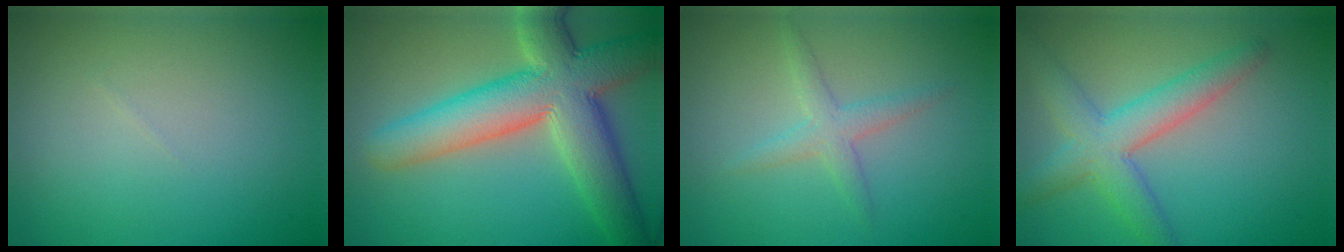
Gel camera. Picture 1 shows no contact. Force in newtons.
{"total": 10.2, "press": 10.2, "slide": 0.8}
{"total": 2.1, "press": 2.1, "slide": 0.0}
{"total": 4.9, "press": 4.9, "slide": 0.2}